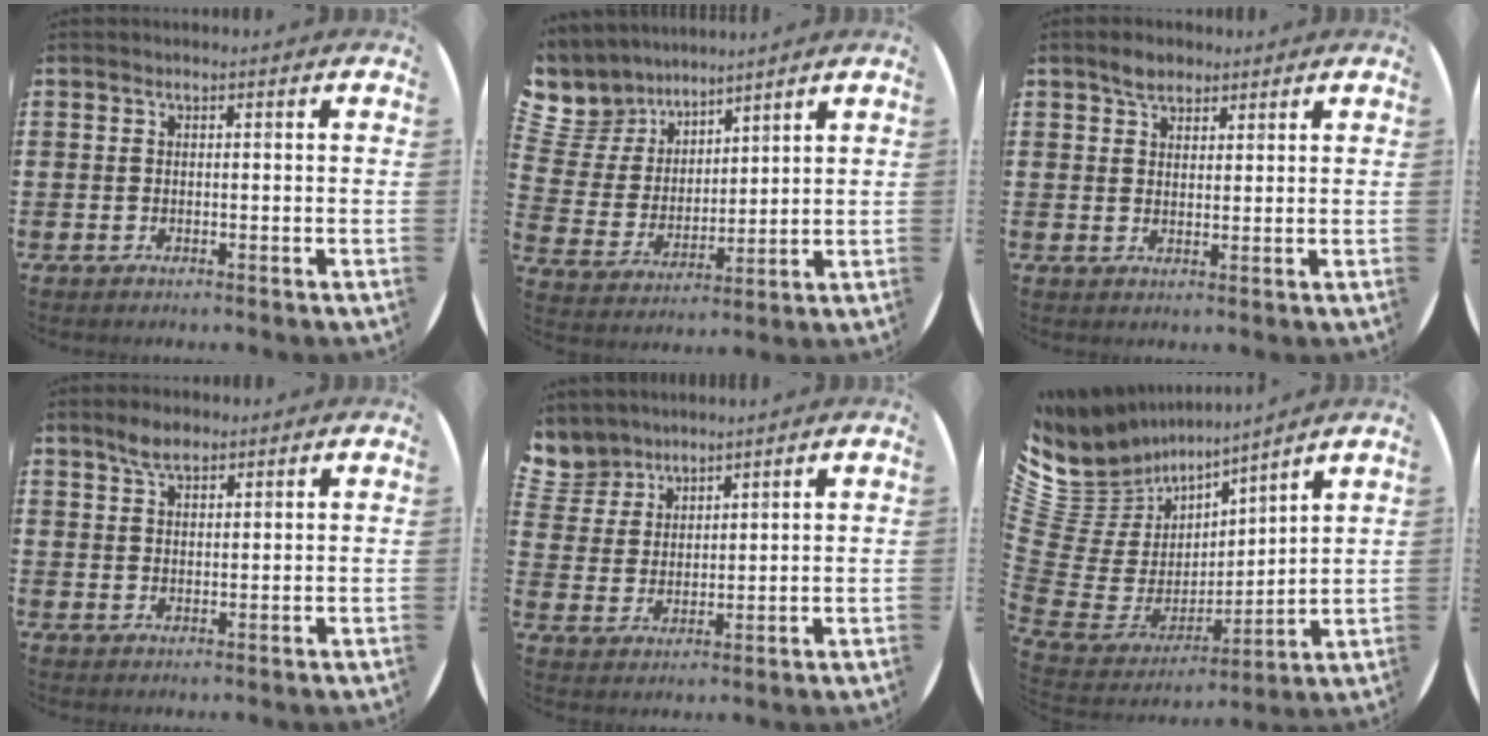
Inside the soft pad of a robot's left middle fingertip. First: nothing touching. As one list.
[{"total": 7.4, "force": [6.3, 3.7, -0.4], "torque": [-0.040, -0.040, 0.120]}, {"total": 2.8, "force": [2.3, 1.5, 0.6], "torque": [-0.007, 0.004, 0.043]}, {"total": 3.4, "force": [2.6, 1.4, 1.6], "torque": [-0.025, 0.004, 0.046]}, {"total": 5.1, "force": [4.7, 2.1, -0.2], "torque": [-0.016, -0.016, 0.090]}, {"total": 7.4, "force": [5.5, 4.9, -0.8], "torque": [-0.047, -0.062, 0.105]}]